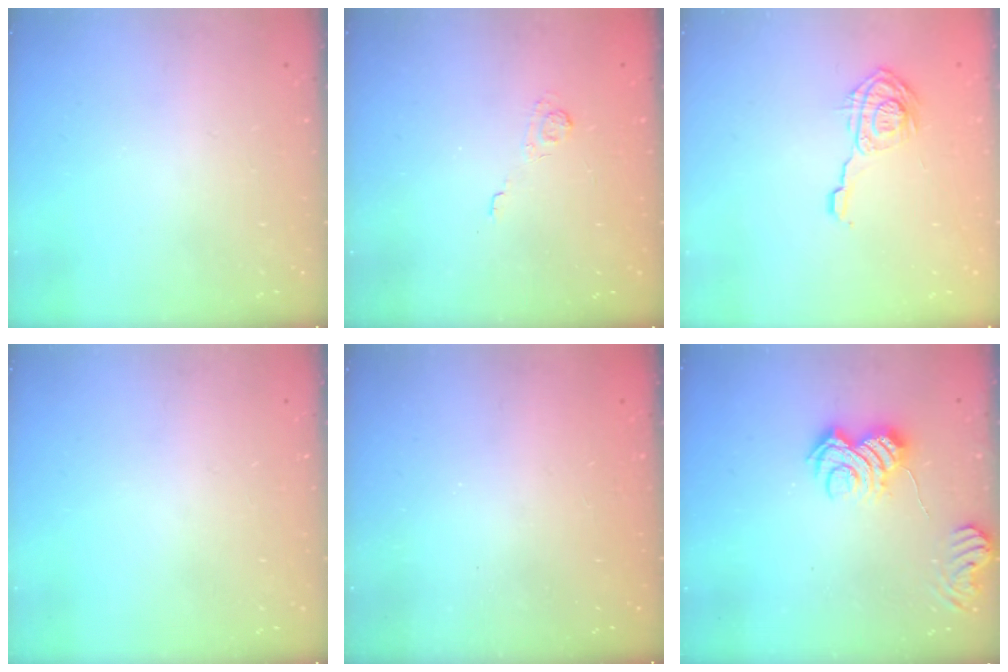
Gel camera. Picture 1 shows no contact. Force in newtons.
{"total": 2.0, "press": 1.5, "slide": 1.3}
{"total": 11.0, "press": 11.0, "slide": 0.4}
{"total": 0.0}
{"total": 2.4, "press": 2.3, "slide": 0.8}
{"total": 7.5, "press": 7.5, "slide": 0.4}